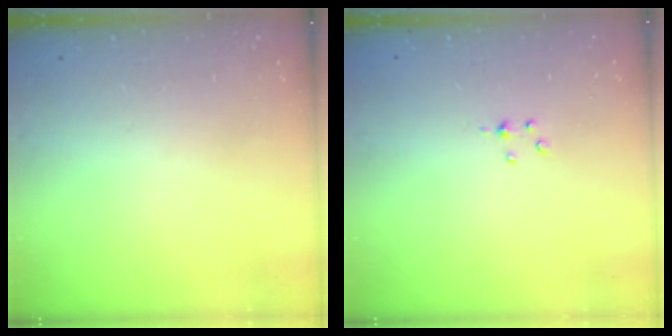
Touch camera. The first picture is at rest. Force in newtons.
{"total": 2.5, "press": 2.5, "slide": 0.3}